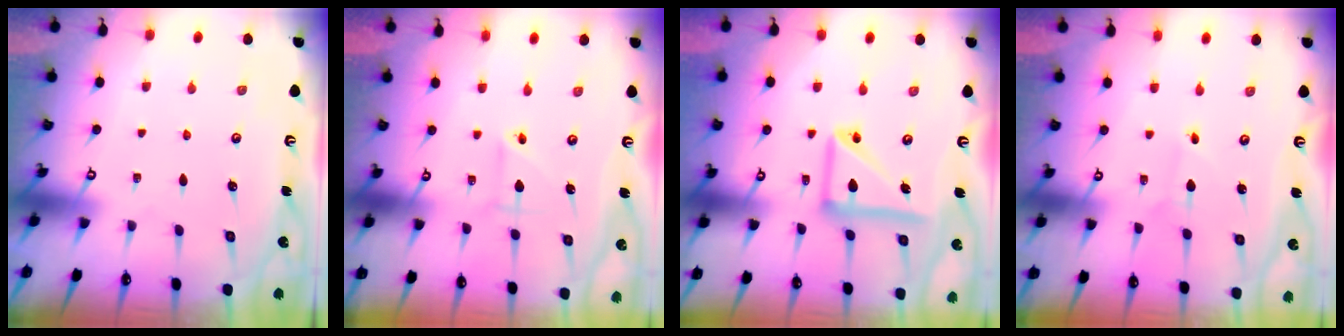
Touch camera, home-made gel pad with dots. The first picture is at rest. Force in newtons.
{"total": 3.1, "press": 3.0, "slide": 0.6}
{"total": 14.0, "press": 13.9, "slide": 1.4}
{"total": 2.1, "press": 2.1, "slide": 0.2}